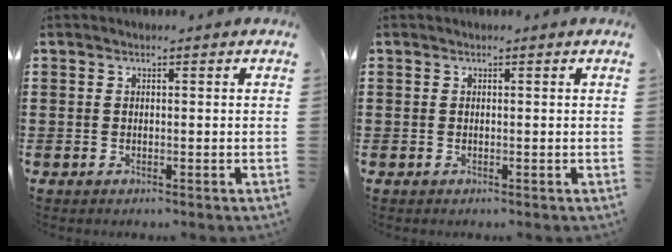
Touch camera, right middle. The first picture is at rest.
{"total": 0.0}